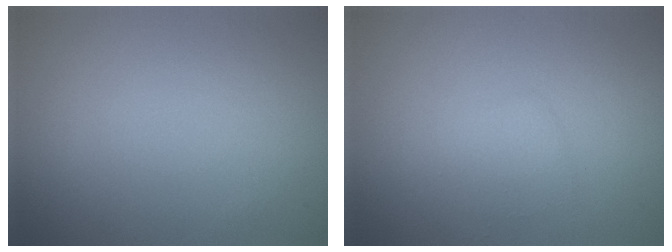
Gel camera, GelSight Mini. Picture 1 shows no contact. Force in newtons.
{"total": 1.6, "press": 1.6, "slide": 0.0}